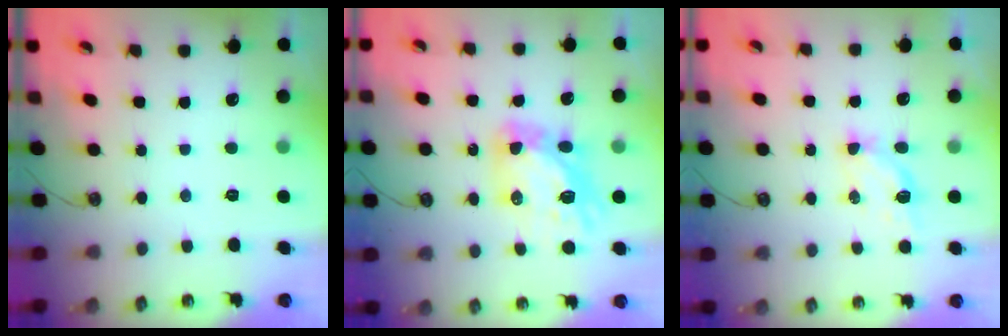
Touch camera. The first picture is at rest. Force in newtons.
{"total": 12.2, "press": 12.2, "slide": 1.2}
{"total": 4.4, "press": 4.4, "slide": 0.5}